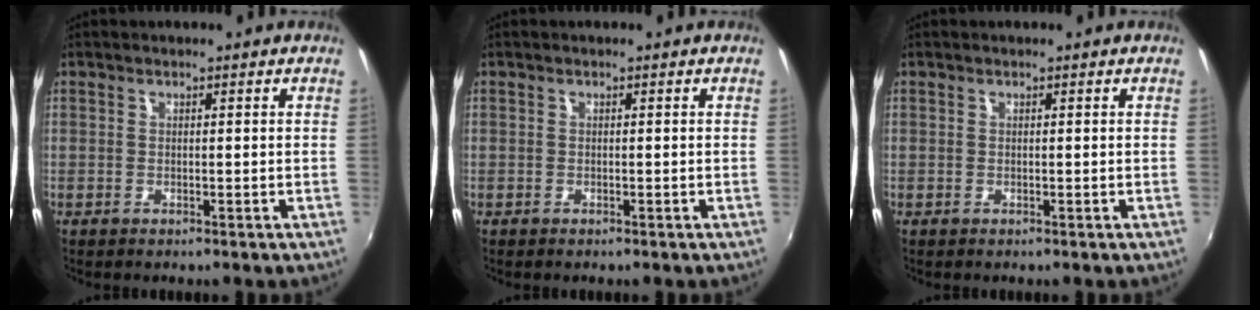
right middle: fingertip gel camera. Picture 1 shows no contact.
{"total": 0.0}
{"total": 0.0}